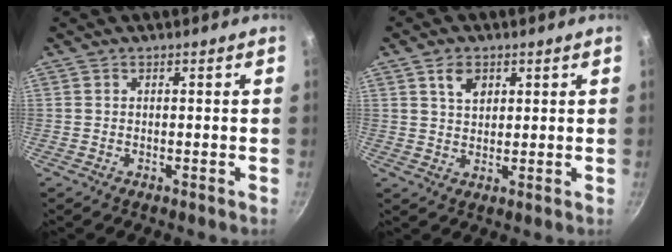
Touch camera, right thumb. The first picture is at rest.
{"total": 4.3, "force": [2.1, 2.9, 2.4], "torque": [-0.026, -0.009, 0.038]}